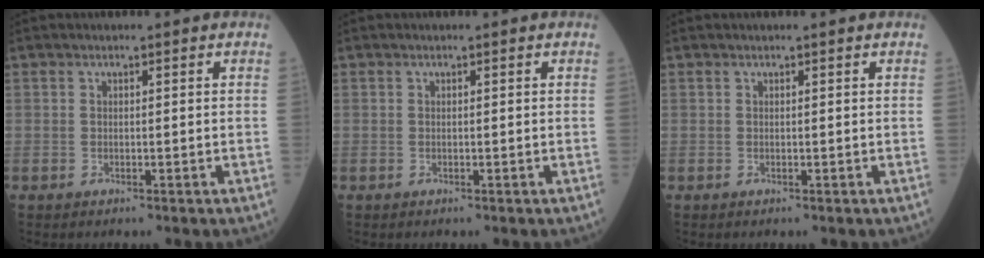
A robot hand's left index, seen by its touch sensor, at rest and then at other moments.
{"total": 0.0}
{"total": 0.0}